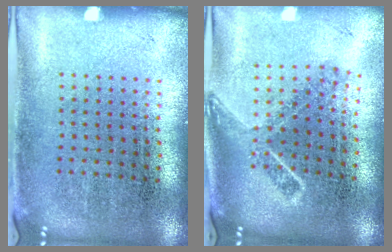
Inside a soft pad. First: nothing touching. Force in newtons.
{"total": 1.8, "press": 1.3, "slide": 1.2}